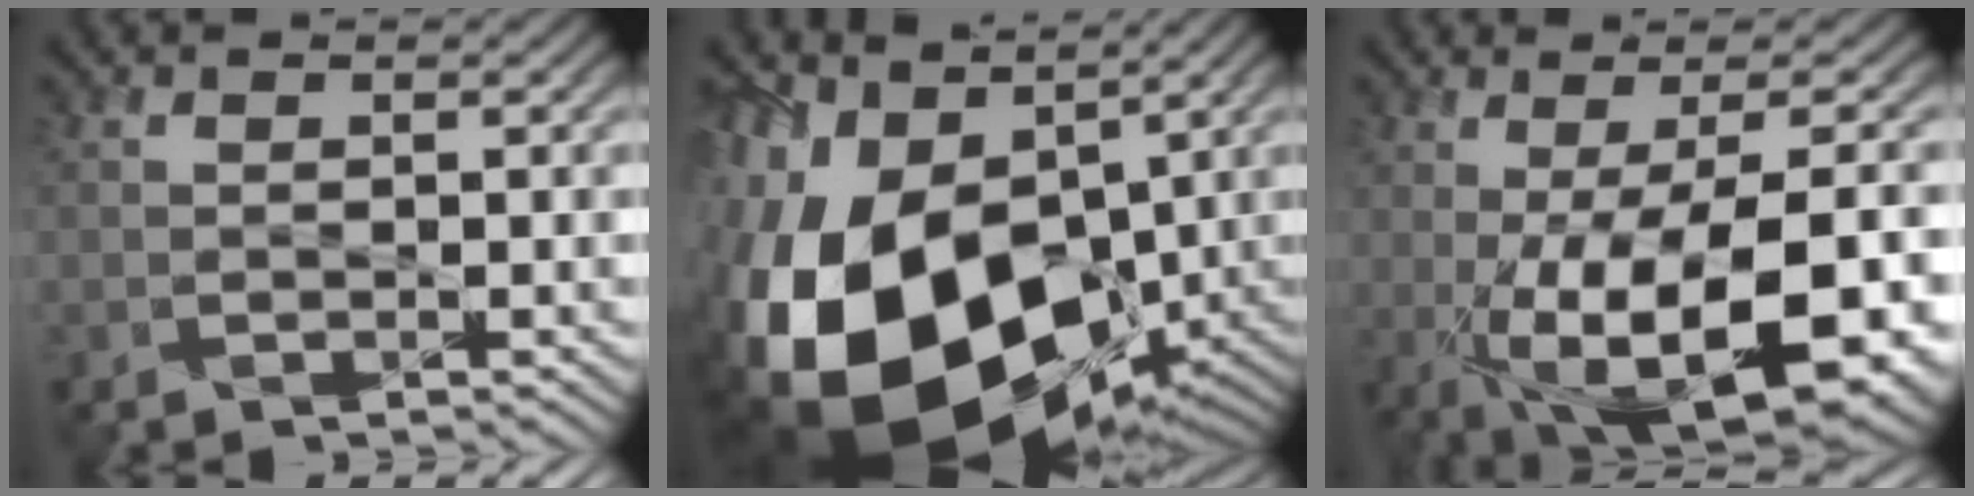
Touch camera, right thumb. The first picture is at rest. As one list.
[{"total": 21.5, "force": [-4.0, 14.5, 15.4], "torque": [-0.329, -0.052, -0.048]}, {"total": 16.3, "force": [-4.3, 5.7, 14.7], "torque": [-0.215, -0.020, -0.046]}]